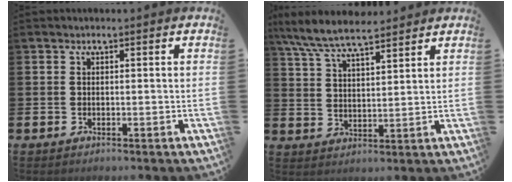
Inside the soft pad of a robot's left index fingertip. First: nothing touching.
{"total": 7.6, "force": [7.0, 1.3, 2.7], "torque": [-0.080, -0.023, 0.128]}